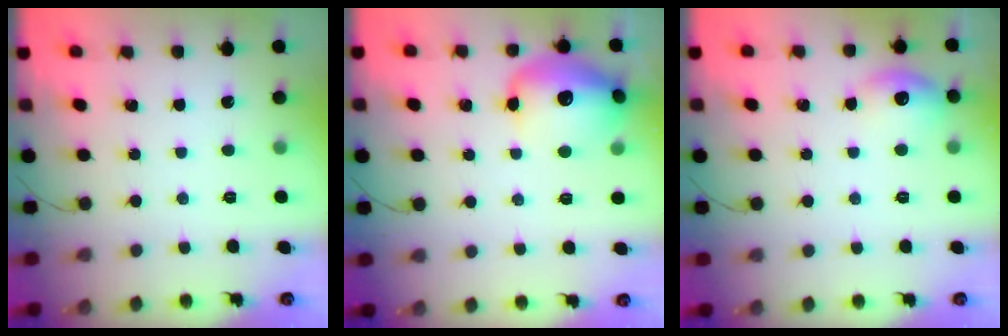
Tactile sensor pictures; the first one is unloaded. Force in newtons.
{"total": 15.3, "press": 15.1, "slide": 2.7}
{"total": 10.1, "press": 8.3, "slide": 5.8}